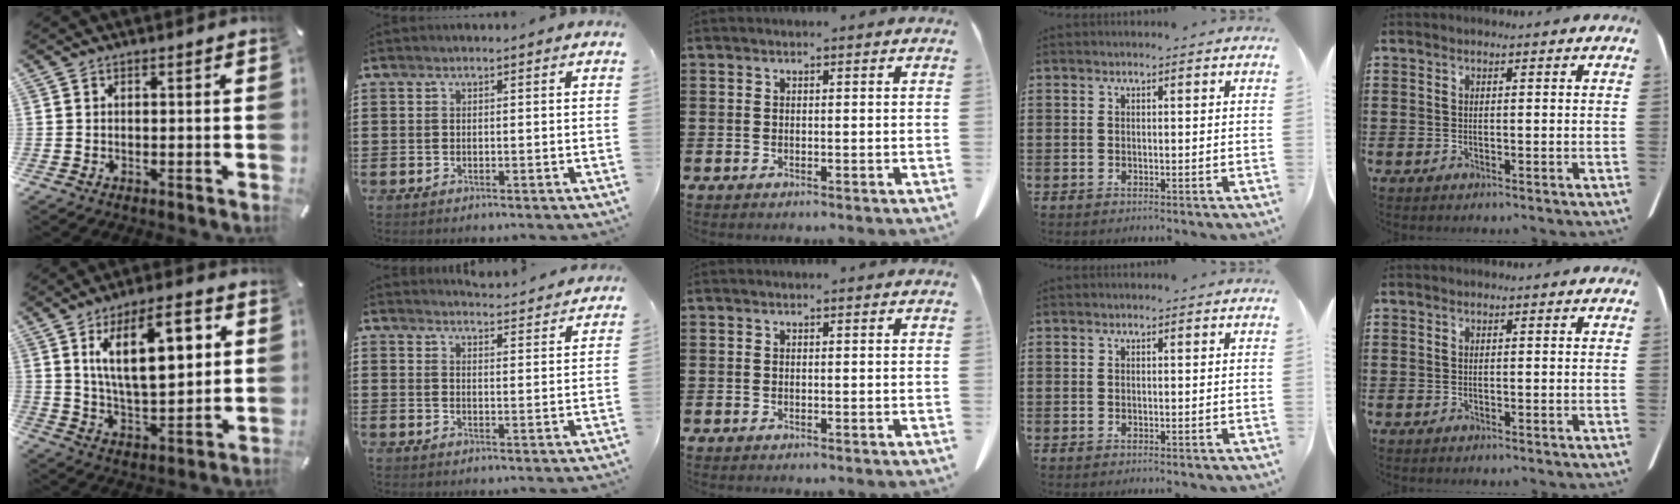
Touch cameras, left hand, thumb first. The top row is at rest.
{"thumb": {"total": 17.8, "force": [6.9, 8.4, 14.1], "torque": [-0.231, -0.008, 0.110]}, "index": {"total": 3.8, "force": [3.7, -0.3, 0.2], "torque": [-0.008, -0.026, 0.065]}}